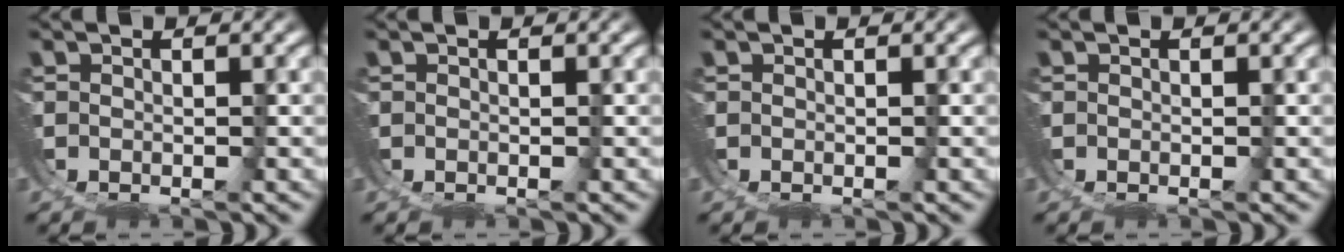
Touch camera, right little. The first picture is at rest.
{"total": 0.0}
{"total": 0.0}
{"total": 0.0}